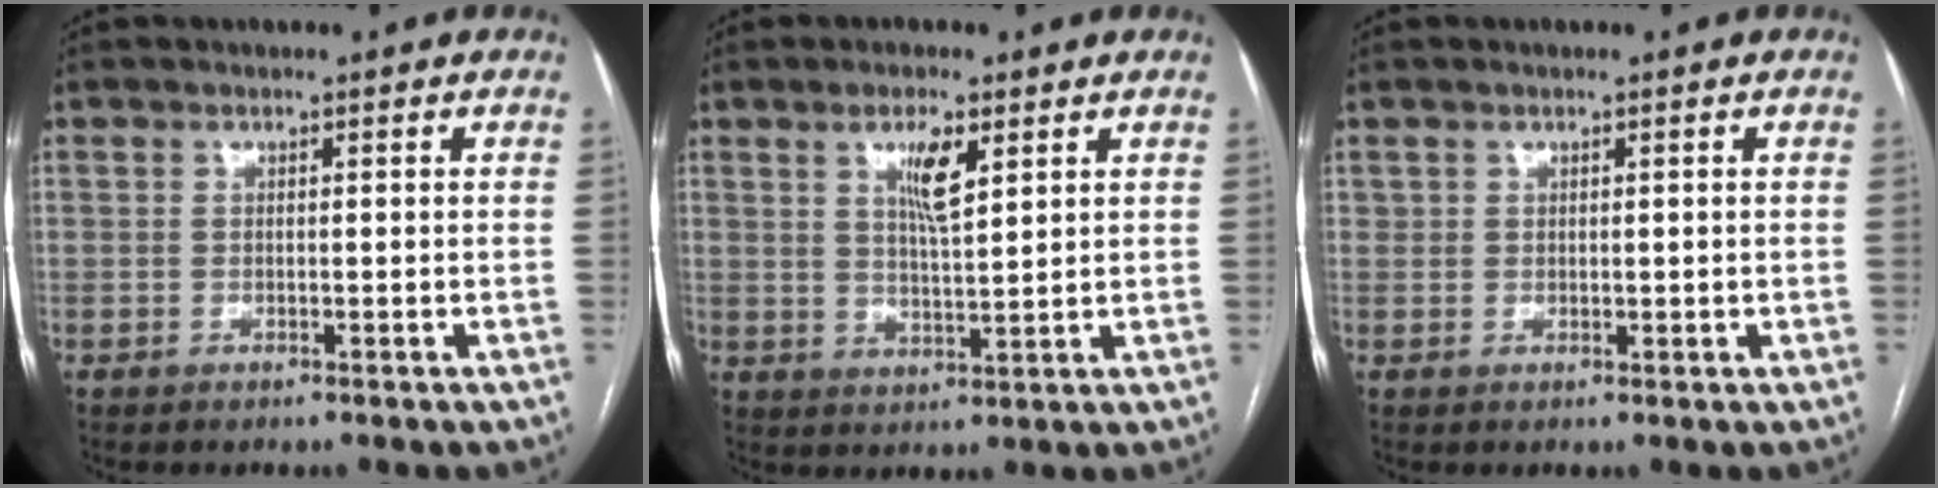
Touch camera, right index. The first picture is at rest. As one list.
[{"total": 5.2, "force": [2.6, 0.8, 4.5], "torque": [-0.083, -0.004, 0.047]}, {"total": 1.2, "force": [0.5, 1.0, 0.4], "torque": [-0.004, 0.001, 0.011]}]